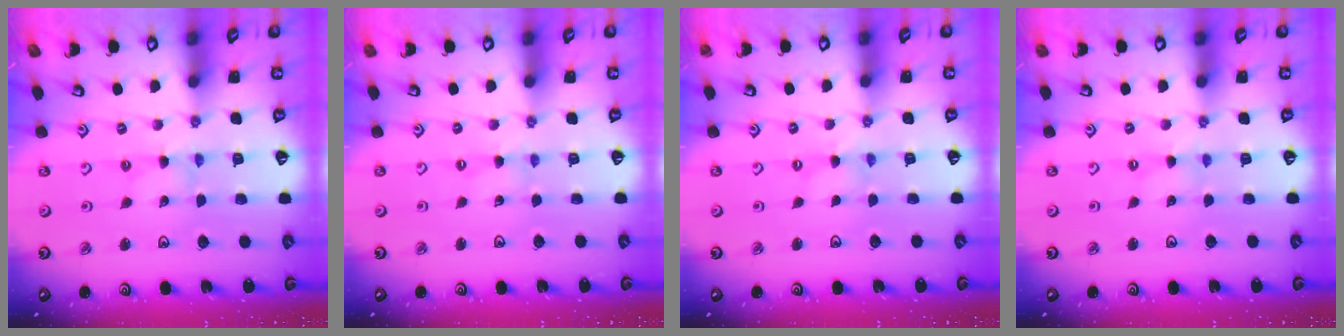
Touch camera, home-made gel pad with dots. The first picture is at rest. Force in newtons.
{"total": 0.0}
{"total": 0.0}
{"total": 0.0}